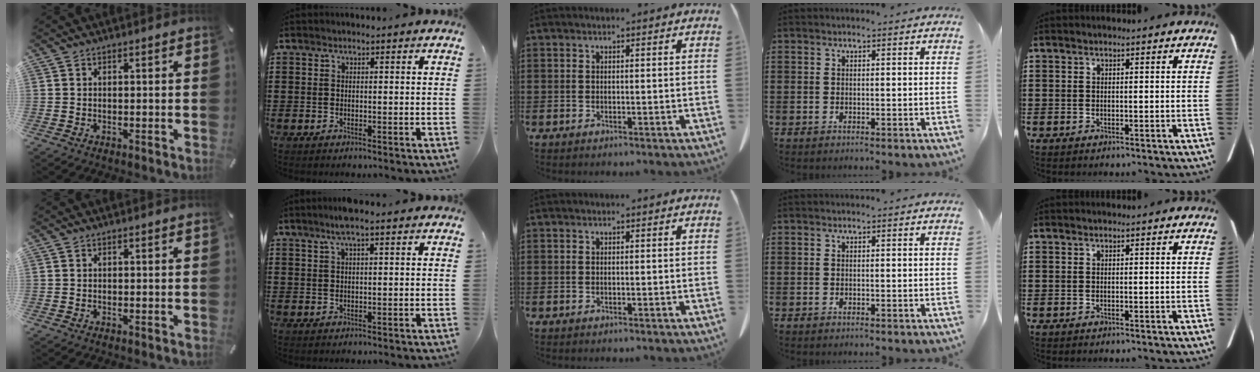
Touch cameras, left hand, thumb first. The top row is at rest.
{"index": {"total": 3.0, "force": [1.7, 0.1, 2.5], "torque": [-0.051, 0.003, 0.030]}}